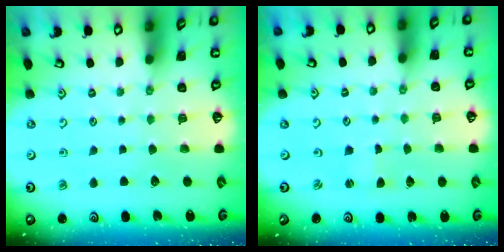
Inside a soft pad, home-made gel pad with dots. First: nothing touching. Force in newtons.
{"total": 0.0}